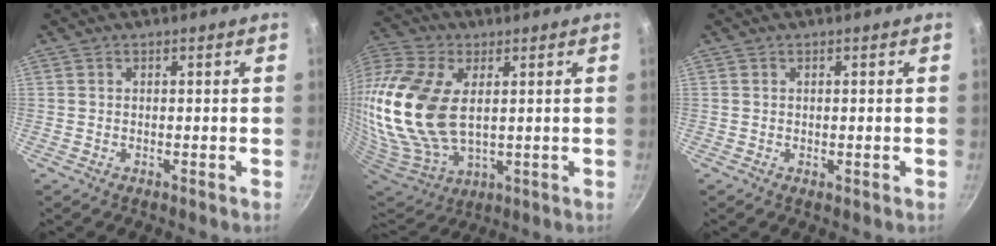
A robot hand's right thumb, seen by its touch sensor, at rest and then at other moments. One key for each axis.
{"total": 24.9, "fx": 3.5, "fy": 15.0, "fz": 19.6, "tx": -0.423, "ty": -0.020, "tz": 0.068}
{"total": 0.8, "fx": -0.1, "fy": 0.3, "fz": 0.7, "tx": -0.010, "ty": -0.002, "tz": -0.002}